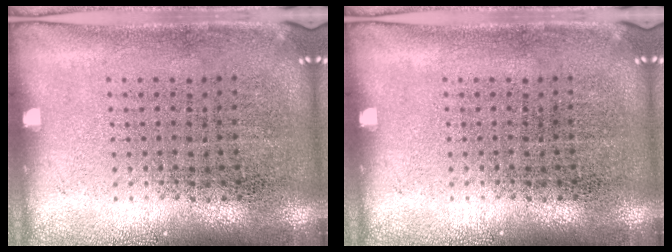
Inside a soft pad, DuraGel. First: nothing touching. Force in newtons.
{"total": 0.0}